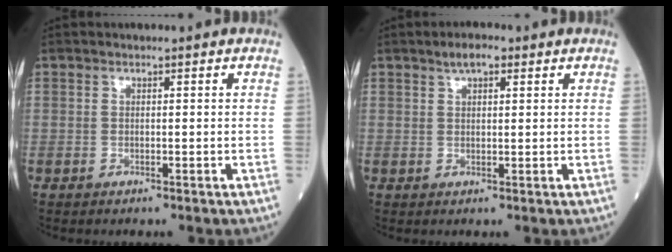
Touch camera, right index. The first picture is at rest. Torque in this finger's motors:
{"motor_torque": [0.15, 0.33, 0.16, 0.05]}